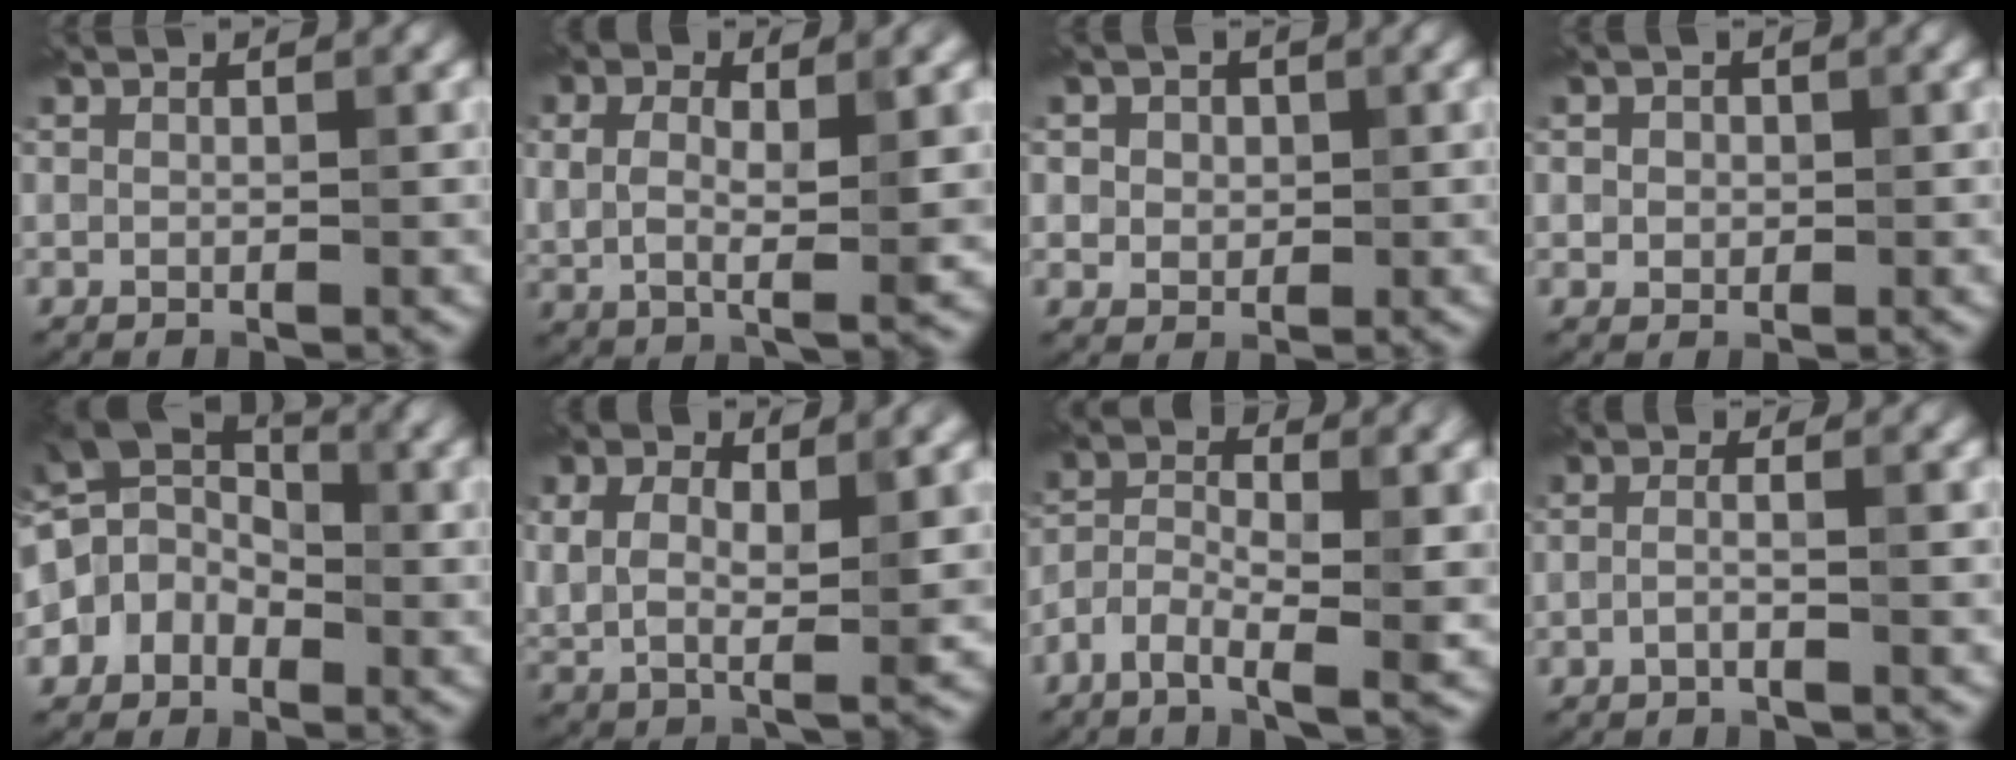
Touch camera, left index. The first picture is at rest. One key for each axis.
{"total": 6.0, "fx": 1.2, "fy": 2.5, "fz": 5.3, "tx": -0.099, "ty": -0.007, "tz": 0.019}
{"total": 4.2, "fx": 1.5, "fy": 3.3, "fz": 2.0, "tx": -0.037, "ty": 0.015, "tz": 0.011}
{"total": 1.7, "fx": 0.4, "fy": 1.5, "fz": 0.8, "tx": -0.010, "ty": 0.006, "tz": 0.002}
{"total": 4.9, "fx": -1.0, "fy": 4.0, "fz": 2.7, "tx": -0.047, "ty": 0.015, "tz": -0.040}
{"total": 6.9, "fx": 1.5, "fy": 3.3, "fz": 5.9, "tx": -0.116, "ty": -0.011, "tz": 0.027}
{"total": 5.7, "fx": -2.6, "fy": 1.7, "fz": 4.7, "tx": -0.098, "ty": -0.003, "tz": -0.058}
{"total": 1.4, "fx": -0.6, "fy": 0.1, "fz": 1.3, "tx": -0.017, "ty": -0.003, "tz": -0.024}